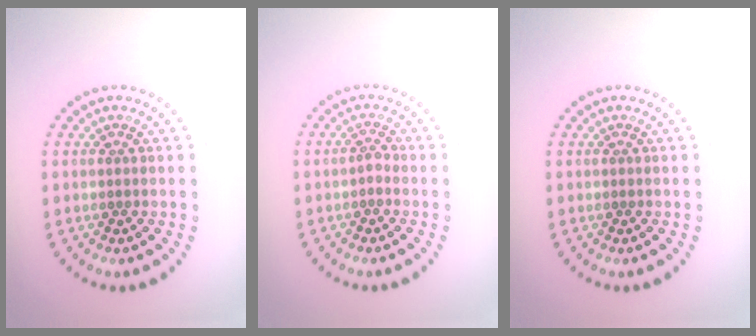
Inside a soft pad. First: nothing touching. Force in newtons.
{"total": 0.9, "press": 0.7, "slide": 0.6}
{"total": 0.0}